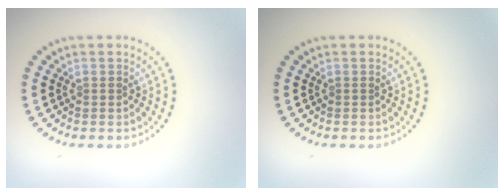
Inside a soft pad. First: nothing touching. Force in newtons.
{"total": 0.0}